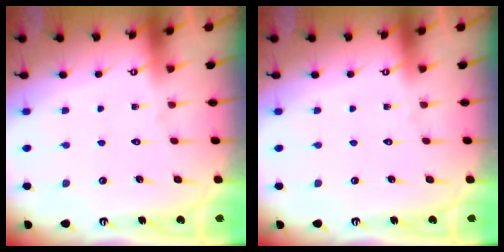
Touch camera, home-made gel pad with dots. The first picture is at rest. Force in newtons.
{"total": 0.0}